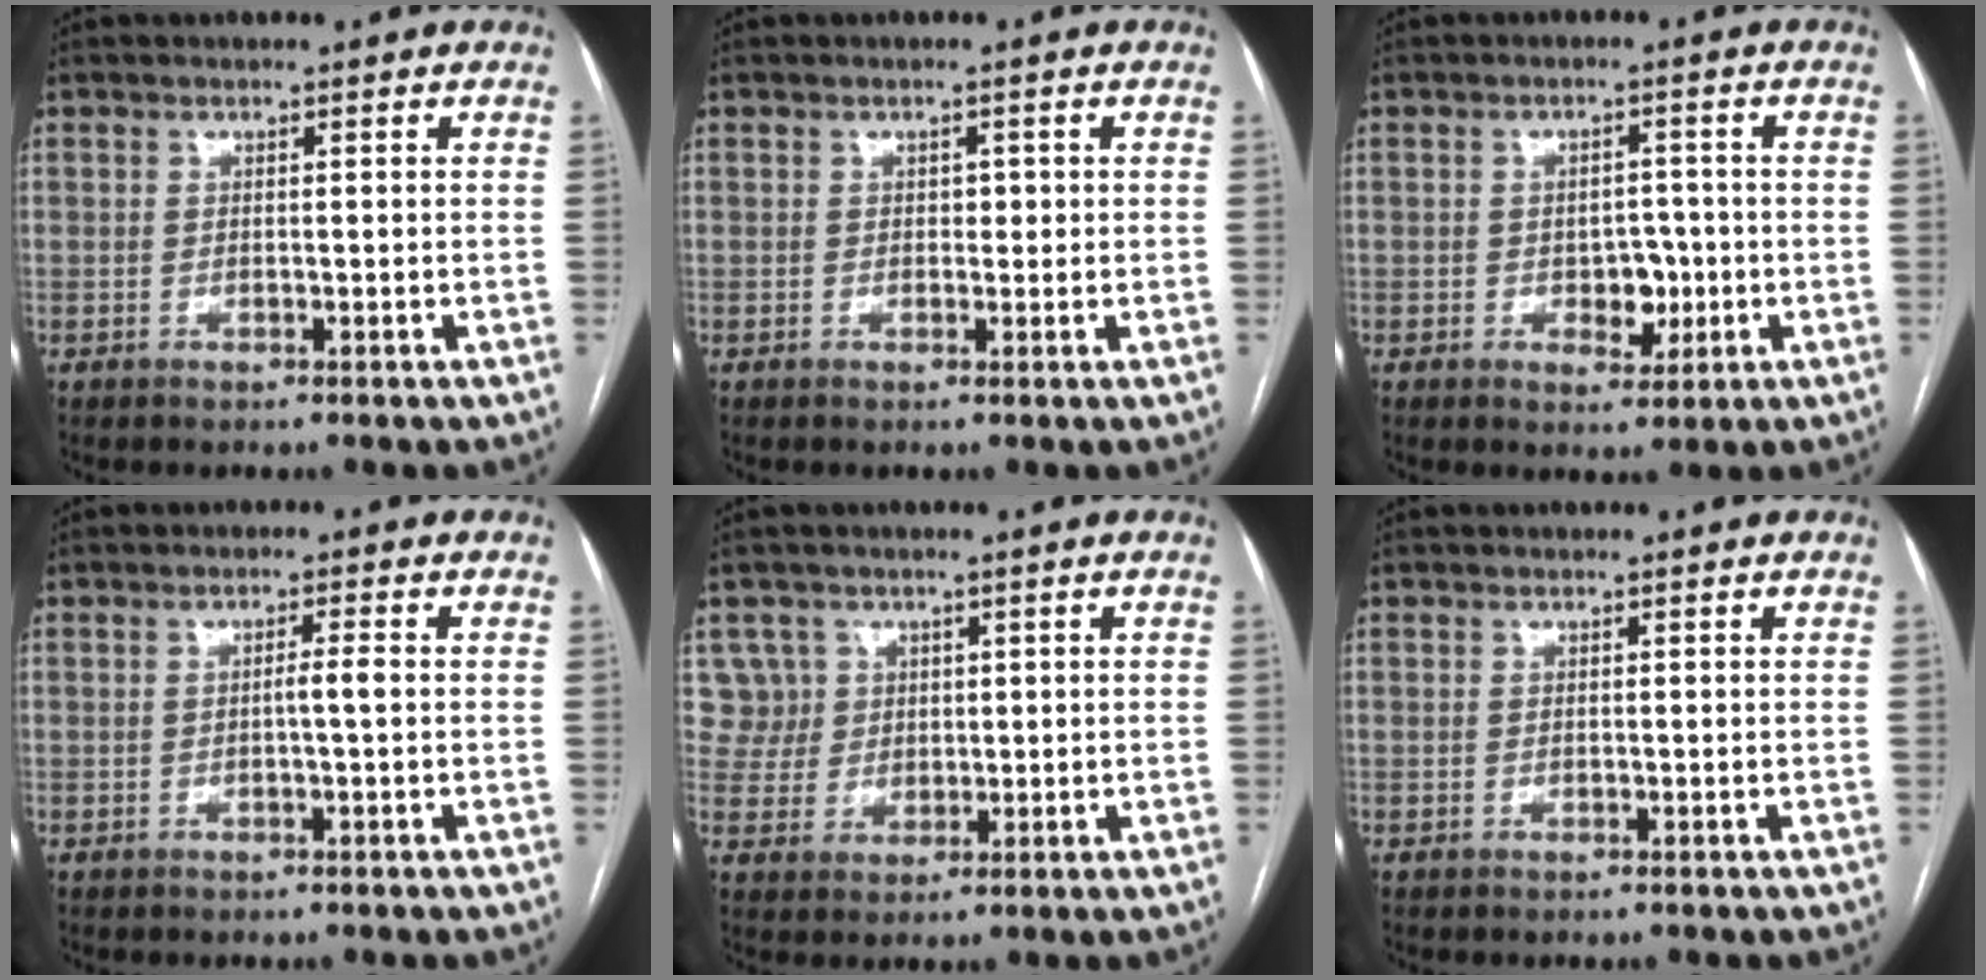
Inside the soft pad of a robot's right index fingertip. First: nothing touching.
{"total": 1.3, "force": [0.2, 0.9, 0.9], "torque": [-0.009, 0.003, 0.000]}
{"total": 4.3, "force": [-0.9, 2.7, 3.2], "torque": [-0.039, 0.006, -0.004]}
{"total": 1.8, "force": [-0.2, -0.1, 1.8], "torque": [-0.028, 0.002, -0.003]}
{"total": 5.5, "force": [2.3, 5.0, -0.5], "torque": [0.023, 0.017, 0.051]}
{"total": 0.0}